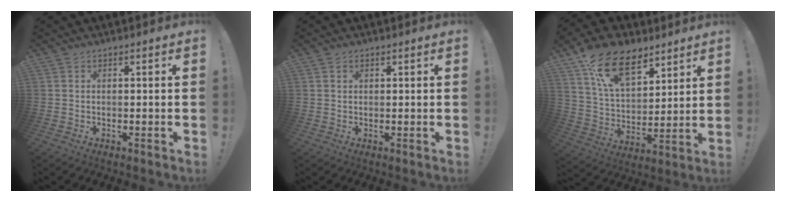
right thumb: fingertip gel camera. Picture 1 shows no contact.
{"total": 0.8, "force": [0.5, 0.7, 0.0], "torque": [0.007, -0.003, 0.008]}
{"total": 18.4, "force": [11.5, 10.5, 9.7], "torque": [-0.163, -0.070, 0.214]}